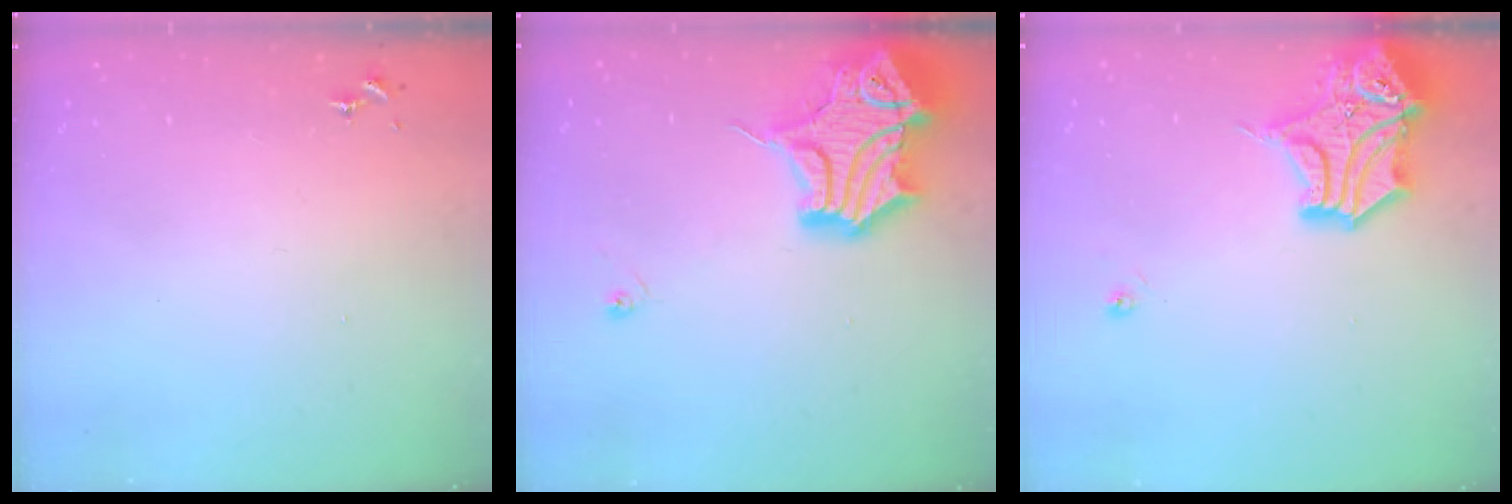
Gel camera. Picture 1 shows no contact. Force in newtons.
{"total": 20.1, "press": 20.0, "slide": 2.2}
{"total": 16.0, "press": 15.9, "slide": 2.2}